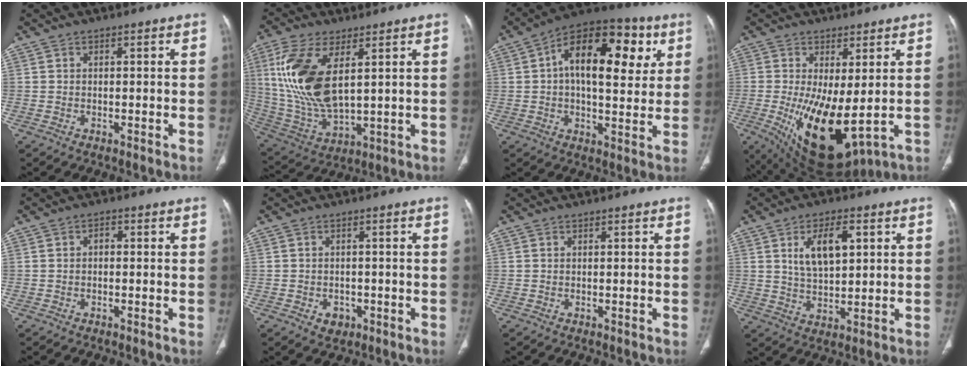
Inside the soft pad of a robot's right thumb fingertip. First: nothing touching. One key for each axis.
{"total": 17.1, "fx": 4.7, "fy": 7.9, "fz": 14.4, "tx": -0.309, "ty": -0.020, "tz": 0.104}
{"total": 19.8, "fx": 5.1, "fy": 10.3, "fz": 16.1, "tx": -0.207, "ty": 0.013, "tz": 0.063}
{"total": 14.4, "fx": -1.6, "fy": 5.8, "fz": 13.1, "tx": -0.227, "ty": -0.030, "tz": 0.000}
{"total": 1.4, "fx": -0.1, "fy": 0.9, "fz": 1.0, "tx": -0.015, "ty": 0.007, "tz": -0.004}
{"total": 2.6, "fx": -1.1, "fy": 2.0, "fz": 1.2, "tx": -0.006, "ty": 0.004, "tz": -0.008}
{"total": 0.0}
{"total": 9.1, "fx": 3.0, "fy": 4.4, "fz": 7.3, "tx": -0.116, "ty": -0.009, "tz": 0.058}